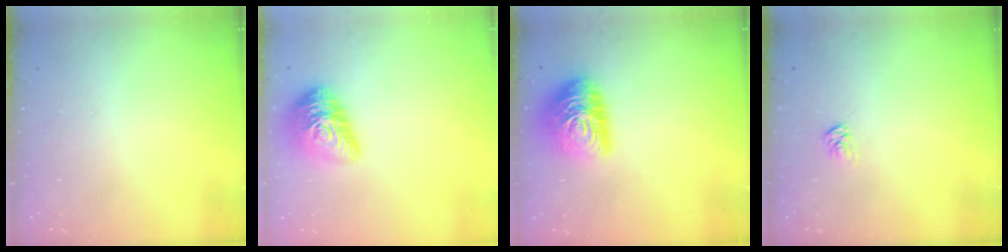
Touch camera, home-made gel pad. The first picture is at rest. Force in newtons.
{"total": 16.3, "press": 16.3, "slide": 1.0}
{"total": 16.2, "press": 16.2, "slide": 0.9}
{"total": 2.9, "press": 2.9, "slide": 0.2}